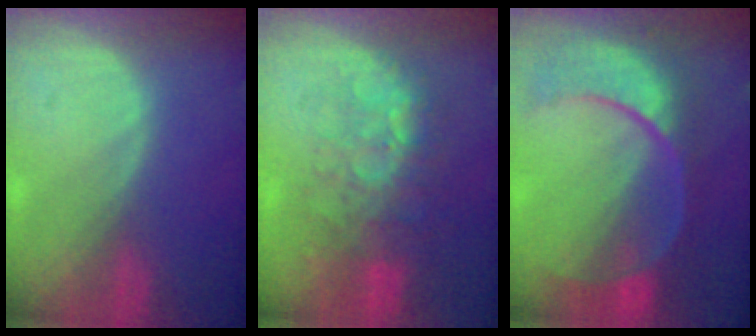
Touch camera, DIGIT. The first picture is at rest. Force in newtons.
{"total": 10.0, "press": 8.4, "slide": 5.3}
{"total": 11.0, "press": 9.3, "slide": 6.0}